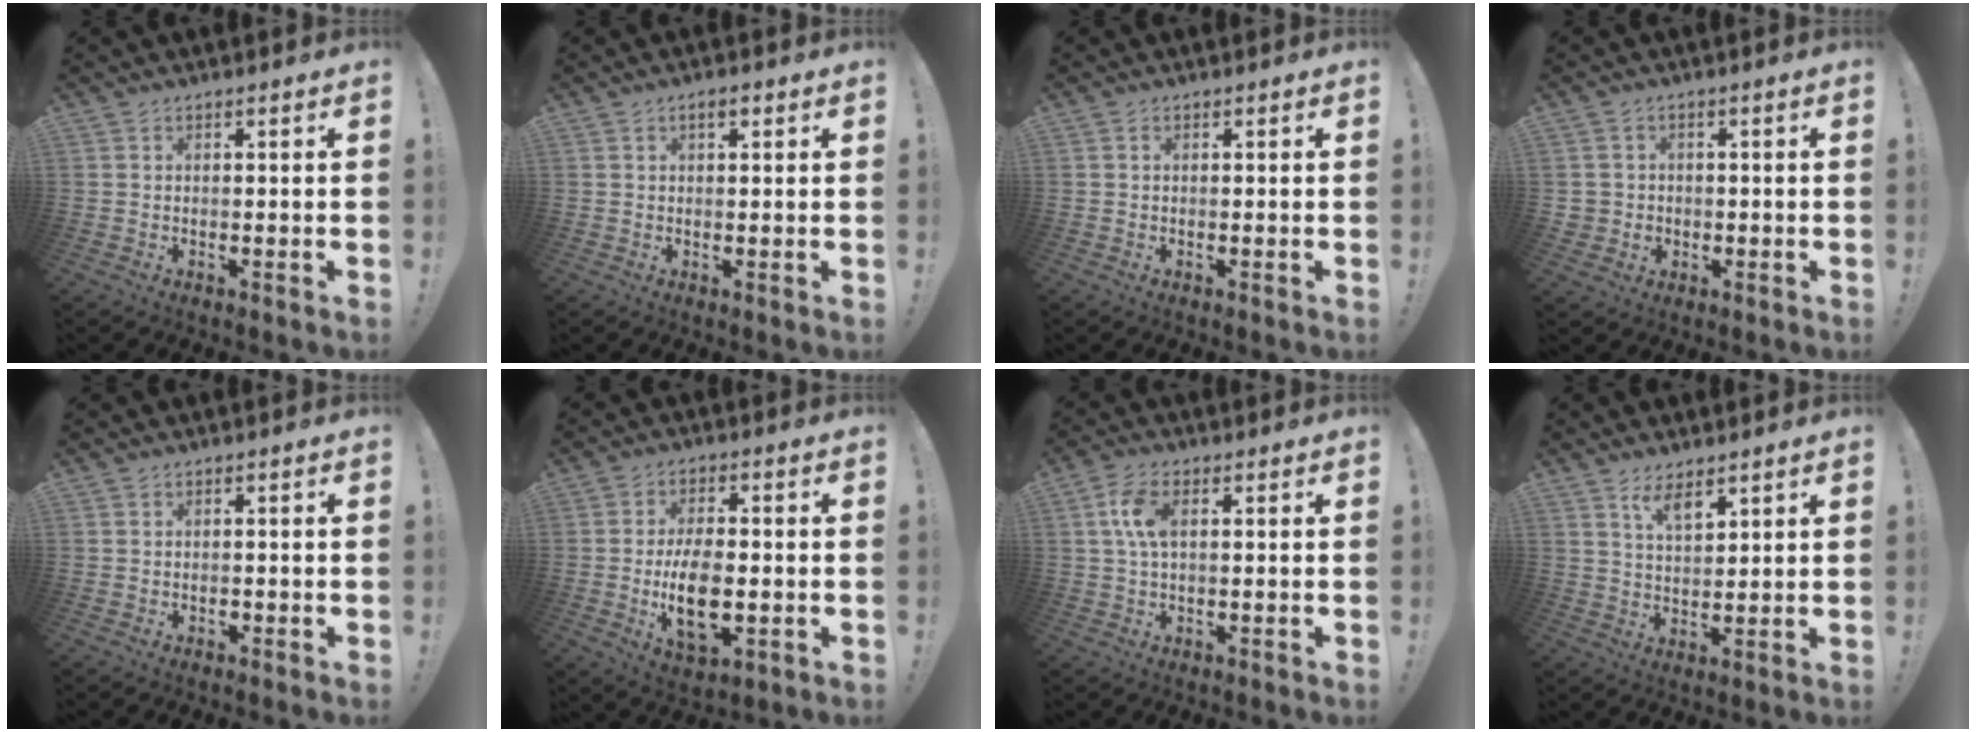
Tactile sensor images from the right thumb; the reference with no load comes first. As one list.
[{"total": 2.4, "force": [1.2, 1.0, 1.8], "torque": [-0.026, -0.001, 0.018]}, {"total": 0.0}, {"total": 3.5, "force": [0.2, 3.4, 0.9], "torque": [-0.016, 0.001, 0.007]}, {"total": 0.6, "force": [-0.4, 0.4, 0.0], "torque": [-0.003, 0.002, -0.007]}, {"total": 12.5, "force": [-2.0, 6.5, 10.4], "torque": [-0.173, -0.005, -0.035]}, {"total": 7.2, "force": [1.3, 3.7, 6.0], "torque": [-0.120, 0.003, 0.022]}, {"total": 6.0, "force": [4.4, 2.1, 3.5], "torque": [-0.065, -0.024, 0.077]}]